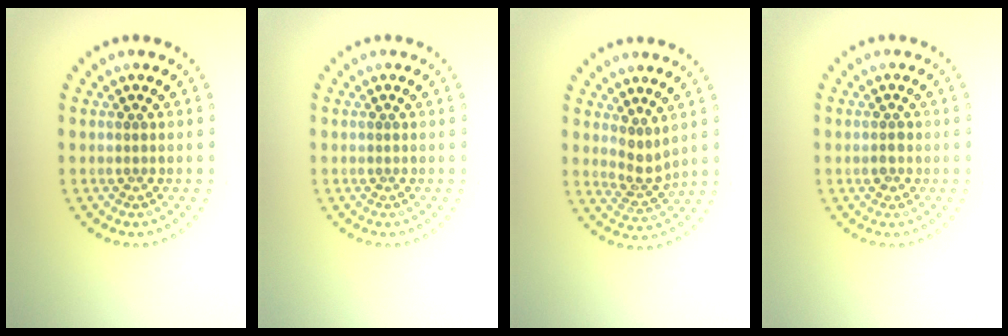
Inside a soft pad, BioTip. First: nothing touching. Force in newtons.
{"total": 0.0}
{"total": 2.3, "press": 1.6, "slide": 1.6}
{"total": 1.1, "press": 1.0, "slide": 0.2}